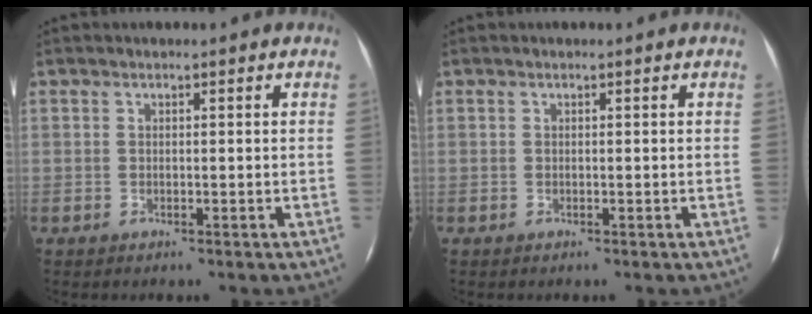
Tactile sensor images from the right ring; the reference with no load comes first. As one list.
[{"total": 0.0}]